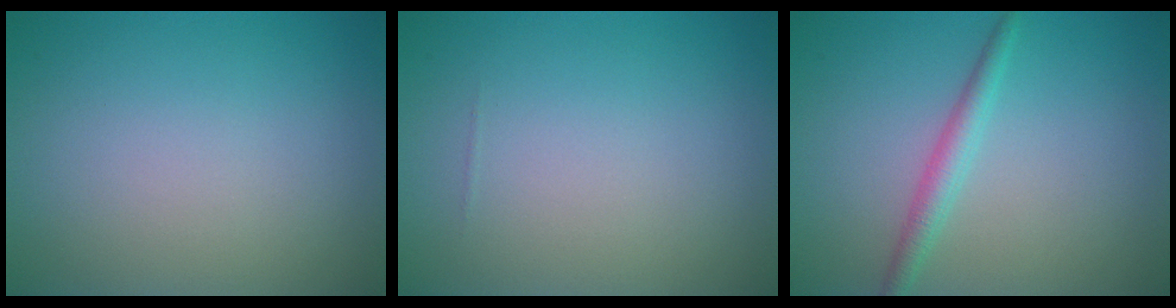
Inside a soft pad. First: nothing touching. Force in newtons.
{"total": 0.0}
{"total": 2.2, "press": 2.1, "slide": 0.0}